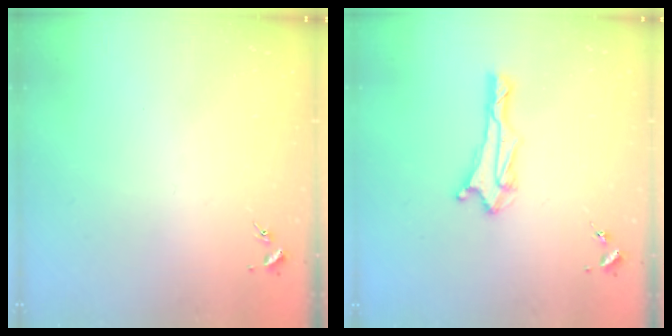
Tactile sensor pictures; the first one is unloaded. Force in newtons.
{"total": 2.9, "press": 2.8, "slide": 0.7}